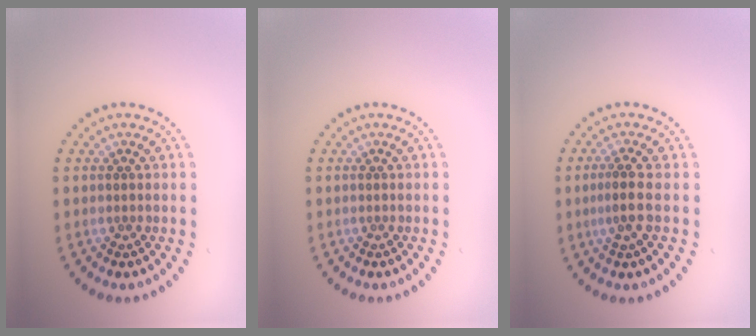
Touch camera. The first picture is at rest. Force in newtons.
{"total": 0.0}
{"total": 1.8, "press": 1.5, "slide": 1.0}